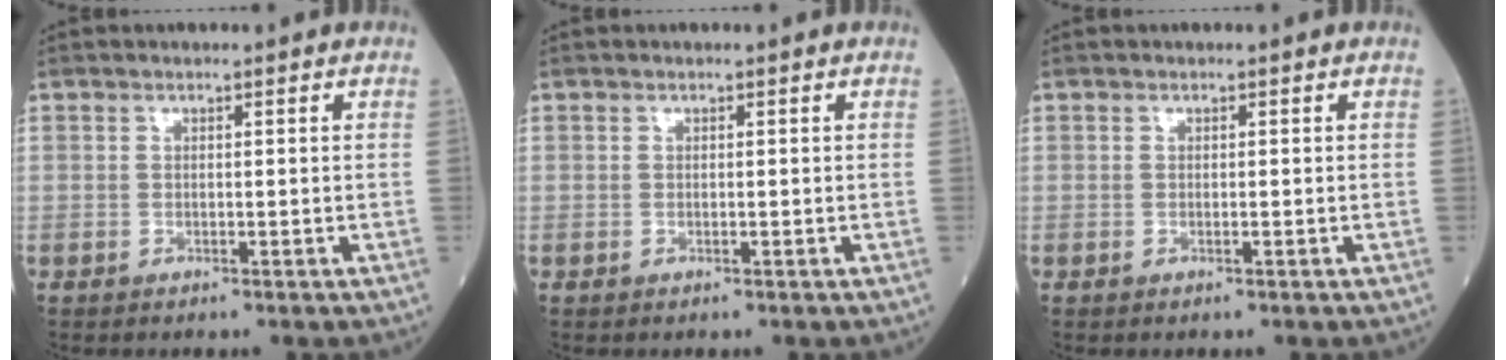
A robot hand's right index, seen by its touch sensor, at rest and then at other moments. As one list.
[{"total": 0.0}, {"total": 0.0}]